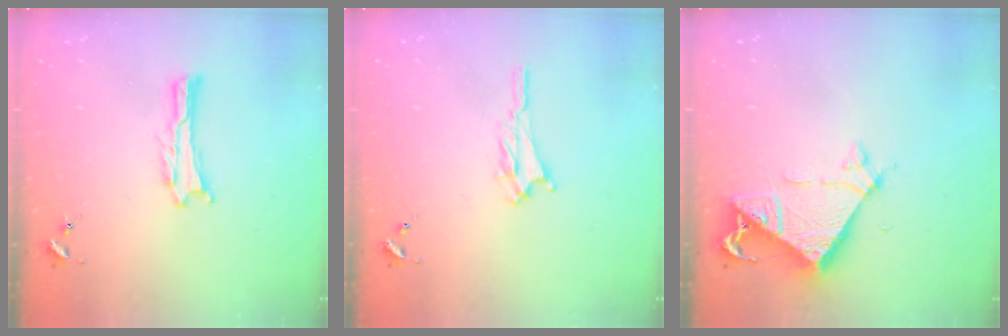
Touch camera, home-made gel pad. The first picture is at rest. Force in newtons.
{"total": 1.7, "press": 1.6, "slide": 0.3}
{"total": 6.8, "press": 6.8, "slide": 0.6}